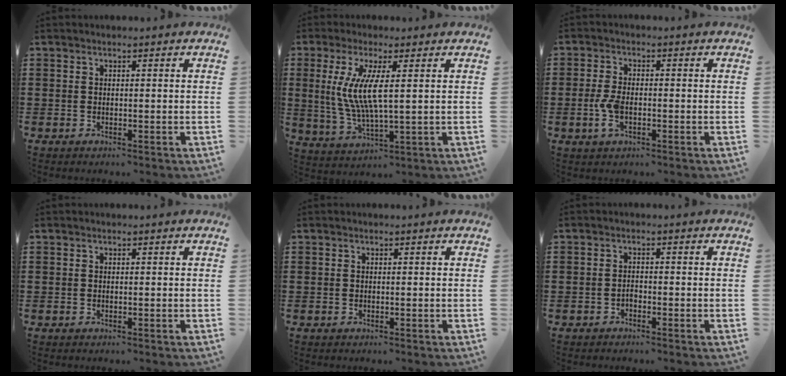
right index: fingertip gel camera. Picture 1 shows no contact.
{"total": 8.1, "force": [1.5, 1.6, 7.8], "torque": [-0.174, -0.011, 0.019]}
{"total": 4.1, "force": [-1.0, 2.0, 3.5], "torque": [-0.084, -0.003, -0.023]}
{"total": 0.0}
{"total": 0.0}
{"total": 0.9, "force": [-0.7, 0.5, 0.3], "torque": [-0.007, -0.001, -0.014]}